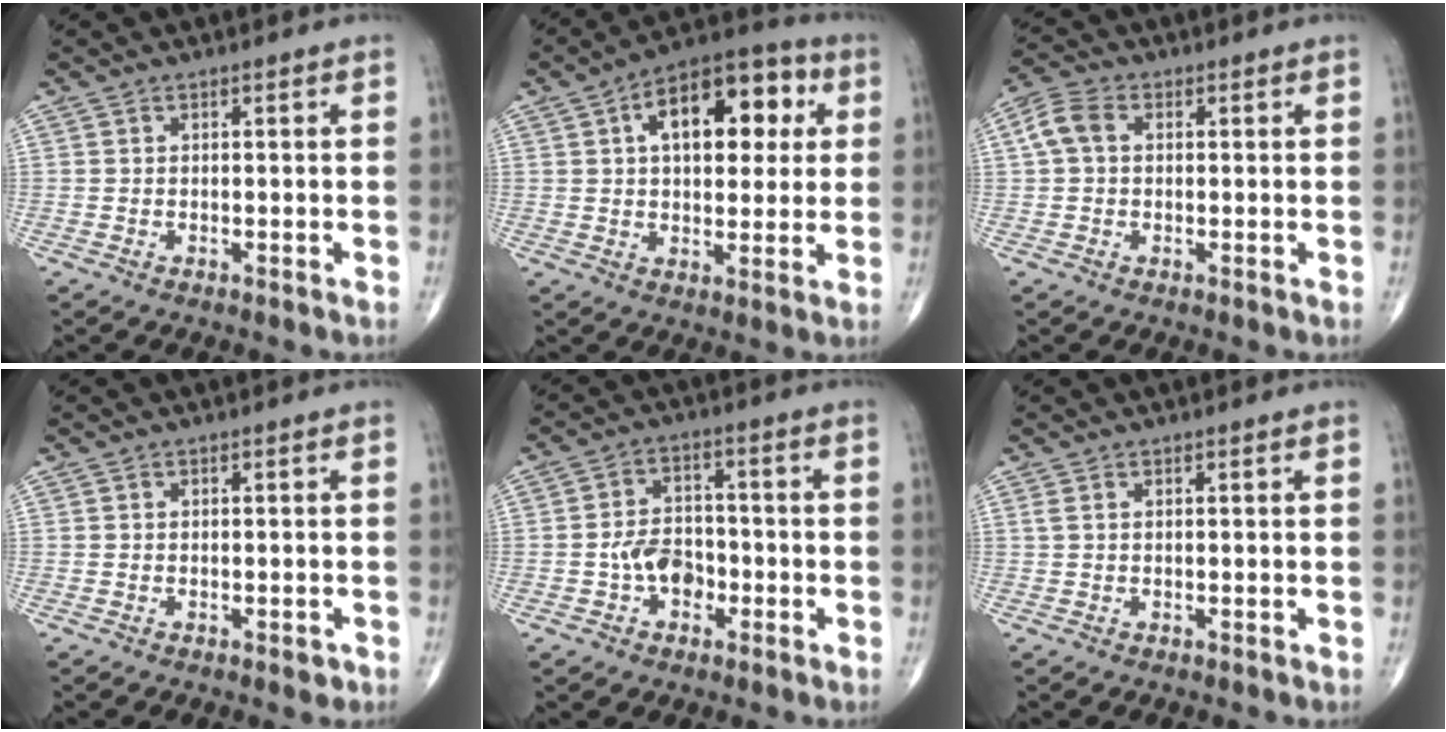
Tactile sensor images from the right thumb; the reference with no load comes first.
{"total": 17.2, "force": [4.8, 9.3, 13.7], "torque": [-0.158, 0.018, 0.063]}
{"total": 5.0, "force": [0.8, 3.6, 3.5], "torque": [-0.078, 0.017, 0.010]}
{"total": 1.2, "force": [-0.7, 0.6, 0.8], "torque": [-0.008, -0.001, -0.008]}
{"total": 6.9, "force": [-2.2, 4.9, 4.4], "torque": [-0.049, 0.027, -0.044]}
{"total": 0.7, "force": [0.2, 0.2, 0.7], "torque": [-0.023, 0.006, 0.005]}